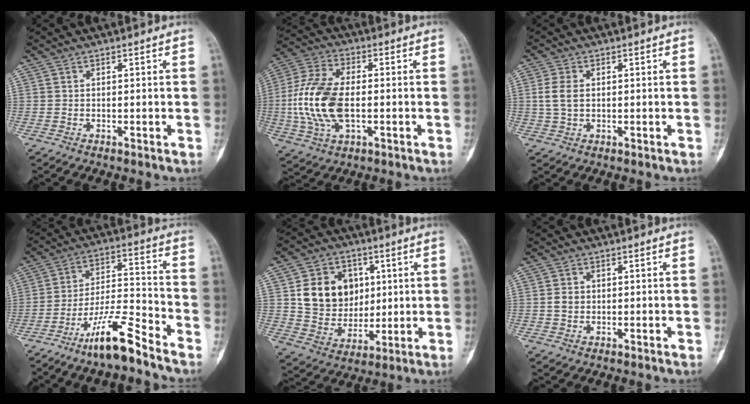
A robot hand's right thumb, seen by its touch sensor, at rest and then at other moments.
{"total": 15.3, "force": [-1.4, 8.3, 12.8], "torque": [-0.277, 0.011, -0.026]}
{"total": 4.2, "force": [0.4, 2.7, 3.2], "torque": [-0.075, 0.003, 0.009]}
{"total": 12.5, "force": [-9.2, 1.9, 8.2], "torque": [-0.151, 0.068, -0.171]}
{"total": 13.4, "force": [2.5, 10.9, 7.4], "torque": [-0.085, -0.004, 0.051]}
{"total": 1.9, "force": [0.0, 1.6, 1.1], "torque": [-0.014, 0.004, 0.000]}